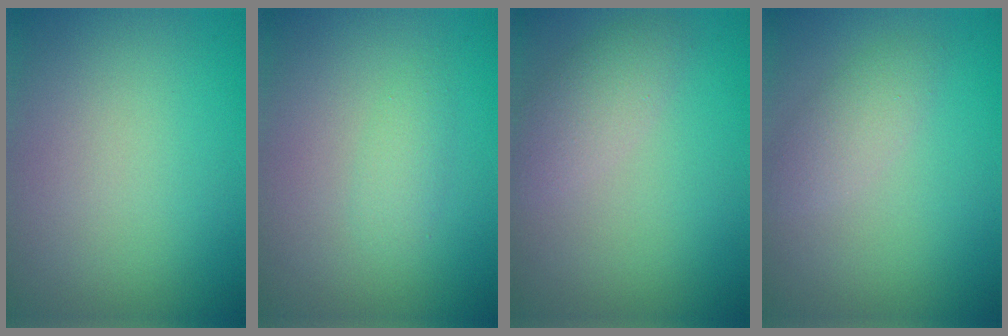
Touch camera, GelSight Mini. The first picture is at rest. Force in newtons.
{"total": 1.4, "press": 1.4, "slide": 0.0}
{"total": 2.4, "press": 2.4, "slide": 0.2}
{"total": 1.9, "press": 1.9, "slide": 0.0}